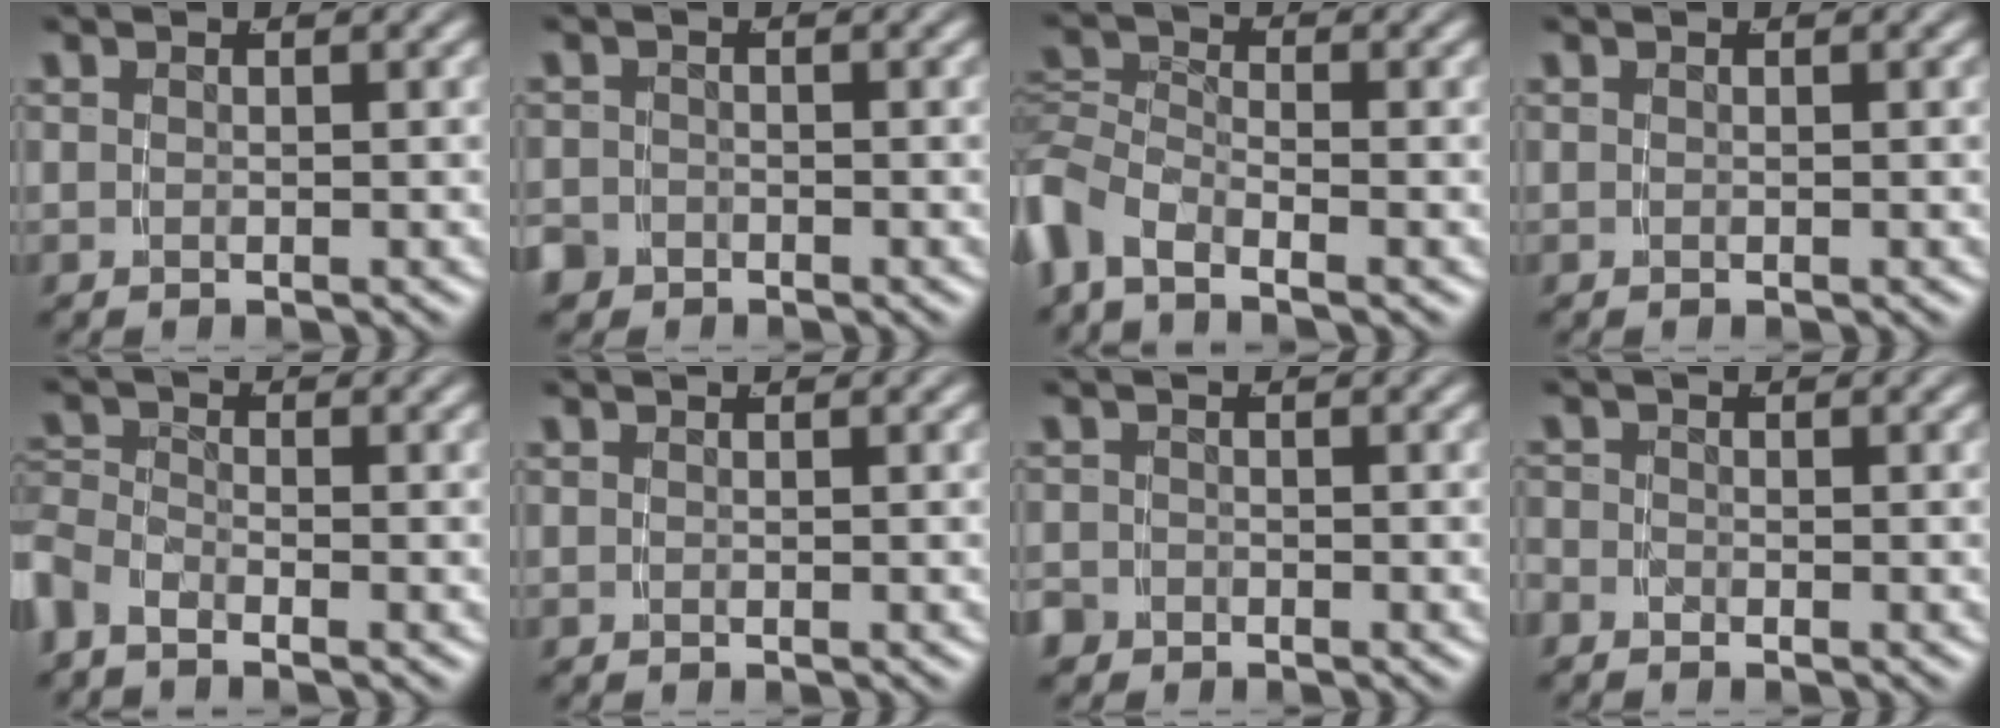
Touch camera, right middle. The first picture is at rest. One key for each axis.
{"total": 2.1, "fx": -1.8, "fy": 1.2, "fz": -0.1, "tx": 0.001, "ty": -0.016, "tz": -0.027}
{"total": 4.4, "fx": -2.5, "fy": 2.7, "fz": 2.5, "tx": -0.077, "ty": -0.024, "tz": -0.038}
{"total": 0.0}
{"total": 2.7, "fx": -1.8, "fy": 1.6, "fz": 1.2, "tx": -0.042, "ty": -0.019, "tz": -0.030}
{"total": 0.0}
{"total": 1.8, "fx": -1.5, "fy": 0.9, "fz": -0.1, "tx": 0.003, "ty": -0.014, "tz": -0.023}
{"total": 1.2, "fx": -1.0, "fy": 0.6, "fz": 0.1, "tx": -0.007, "ty": -0.008, "tz": -0.018}